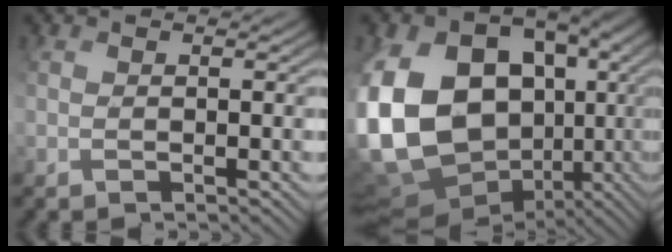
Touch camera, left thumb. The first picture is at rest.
{"total": 18.8, "force": [-1.1, 15.2, 11.0], "torque": [-0.260, -0.017, -0.003]}